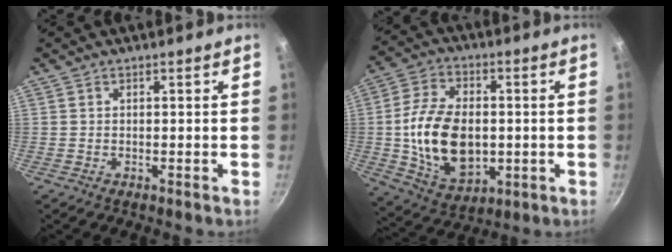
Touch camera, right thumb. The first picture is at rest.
{"total": 17.5, "force": [-0.8, 11.4, 13.2], "torque": [-0.222, 0.007, -0.005]}